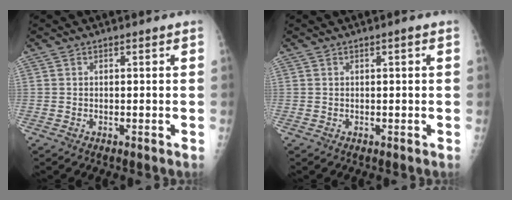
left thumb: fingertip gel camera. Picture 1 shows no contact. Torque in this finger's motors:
{"motor_torque": [0.14, -0.03, 0.01, -0.12, 0.06]}